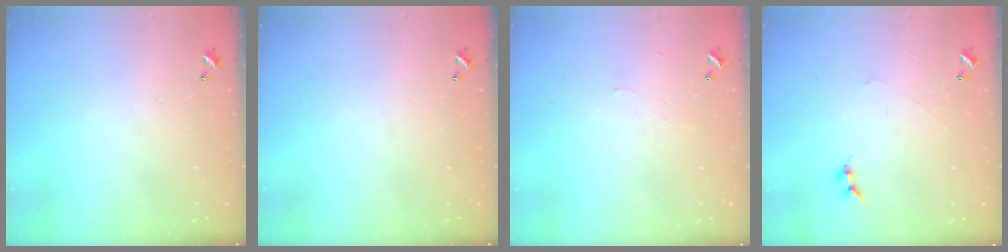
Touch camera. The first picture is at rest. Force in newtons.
{"total": 0.0}
{"total": 2.3, "press": 2.2, "slide": 0.5}
{"total": 0.0}